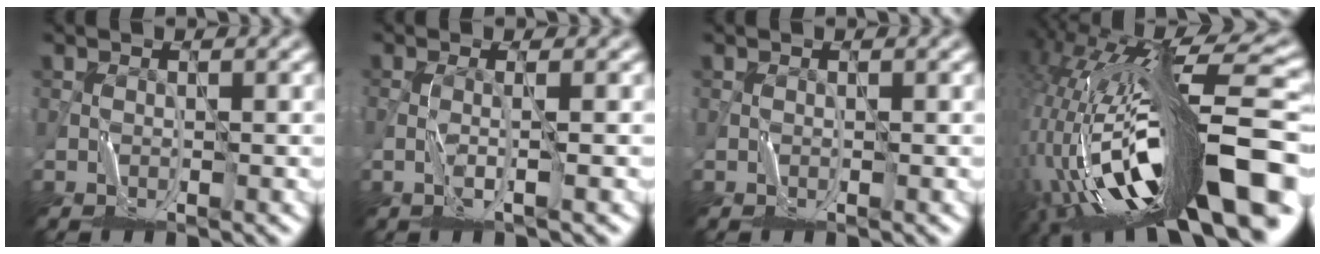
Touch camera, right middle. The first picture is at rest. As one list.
[{"total": 1.3, "force": [0.0, -0.1, 1.3], "torque": [-0.023, -0.004, -0.005]}, {"total": 0.0}, {"total": 18.4, "force": [-4.6, 5.7, 16.9], "torque": [-0.295, 0.028, -0.087]}]